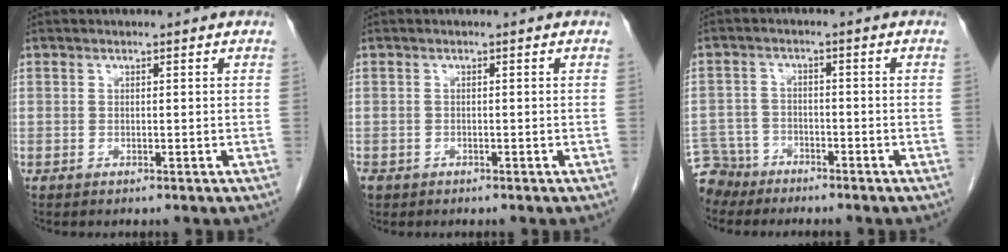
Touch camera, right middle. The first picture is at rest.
{"total": 1.5, "force": [-0.9, 1.1, 0.4], "torque": [-0.013, 0.000, -0.014]}
{"total": 5.5, "force": [-4.8, 2.6, -0.7], "torque": [0.016, -0.005, -0.092]}